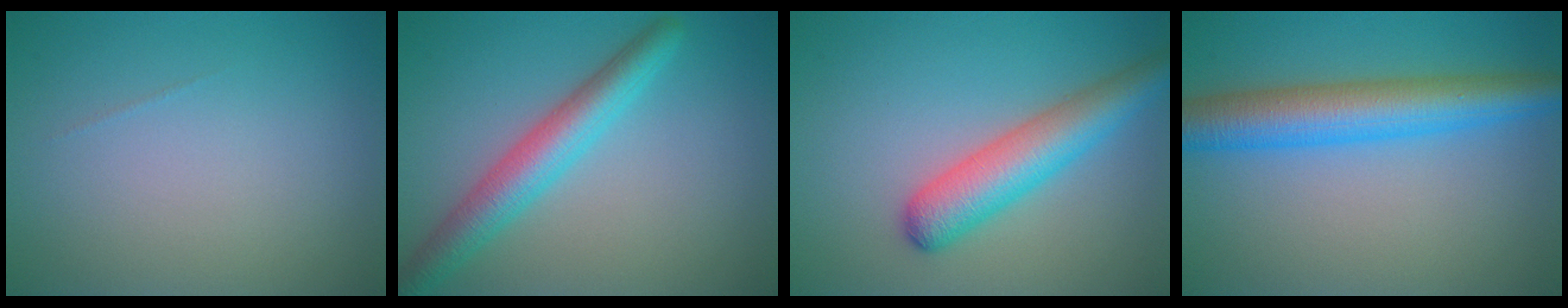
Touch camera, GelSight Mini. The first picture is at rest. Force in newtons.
{"total": 4.7, "press": 4.7, "slide": 0.1}
{"total": 5.4, "press": 5.4, "slide": 0.2}
{"total": 6.8, "press": 6.8, "slide": 0.0}